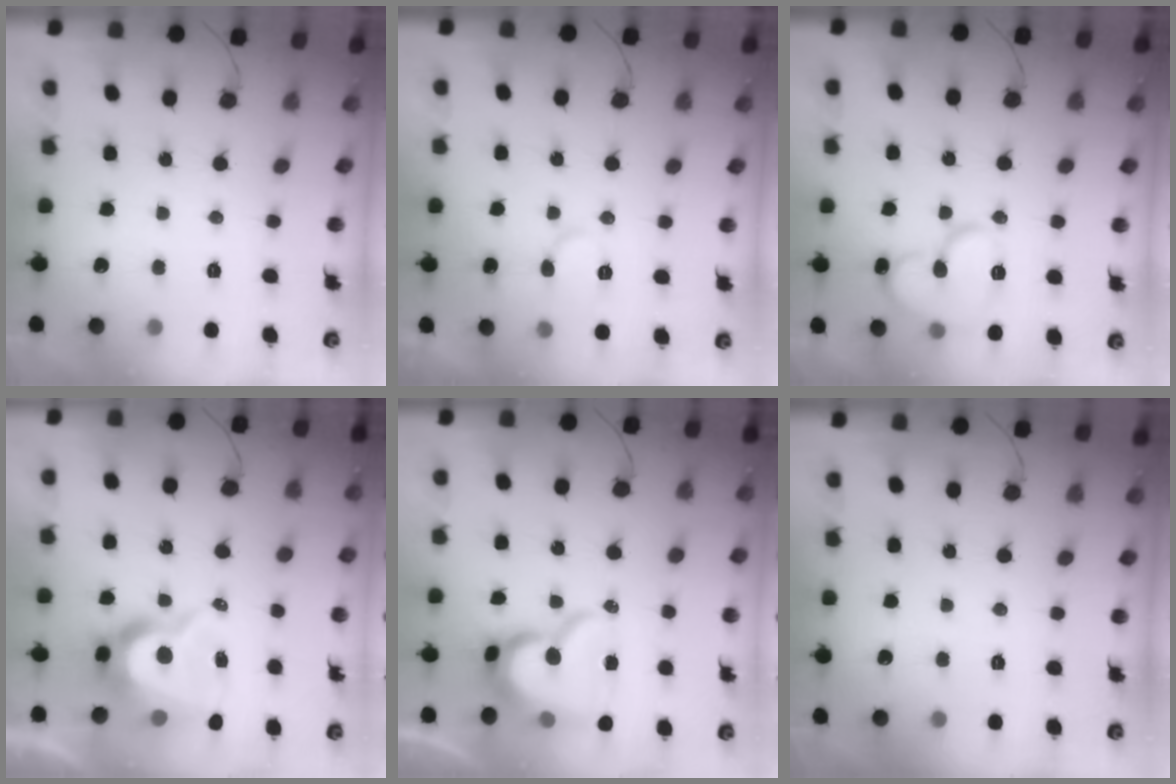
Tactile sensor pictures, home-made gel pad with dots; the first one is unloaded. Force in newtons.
{"total": 8.1, "press": 8.1, "slide": 0.8}
{"total": 12.5, "press": 12.4, "slide": 1.2}
{"total": 11.6, "press": 11.6, "slide": 0.9}
{"total": 16.2, "press": 16.1, "slide": 1.6}
{"total": 0.0}